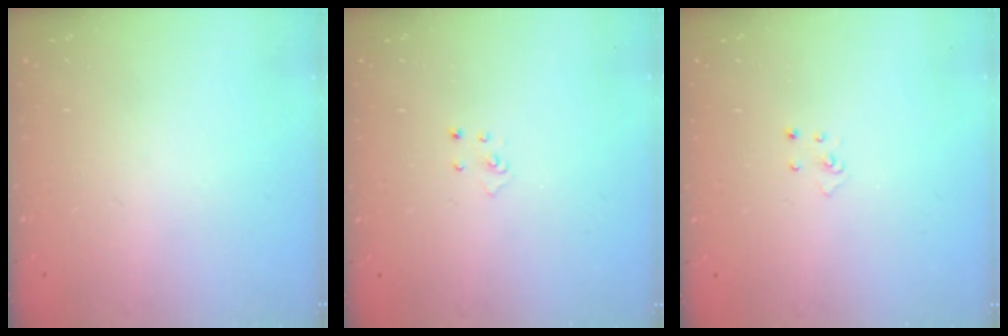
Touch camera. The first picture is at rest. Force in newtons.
{"total": 3.0, "press": 2.9, "slide": 0.3}
{"total": 3.0, "press": 2.9, "slide": 0.3}